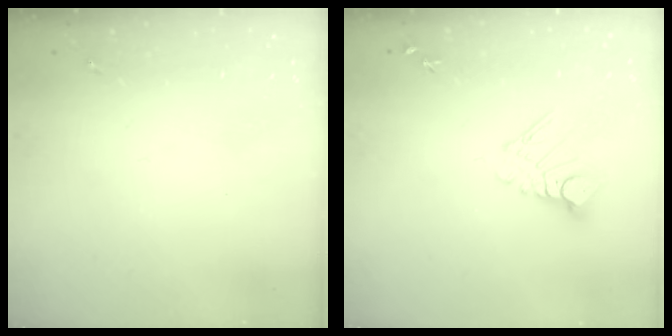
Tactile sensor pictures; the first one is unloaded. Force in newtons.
{"total": 8.9, "press": 8.9, "slide": 0.8}